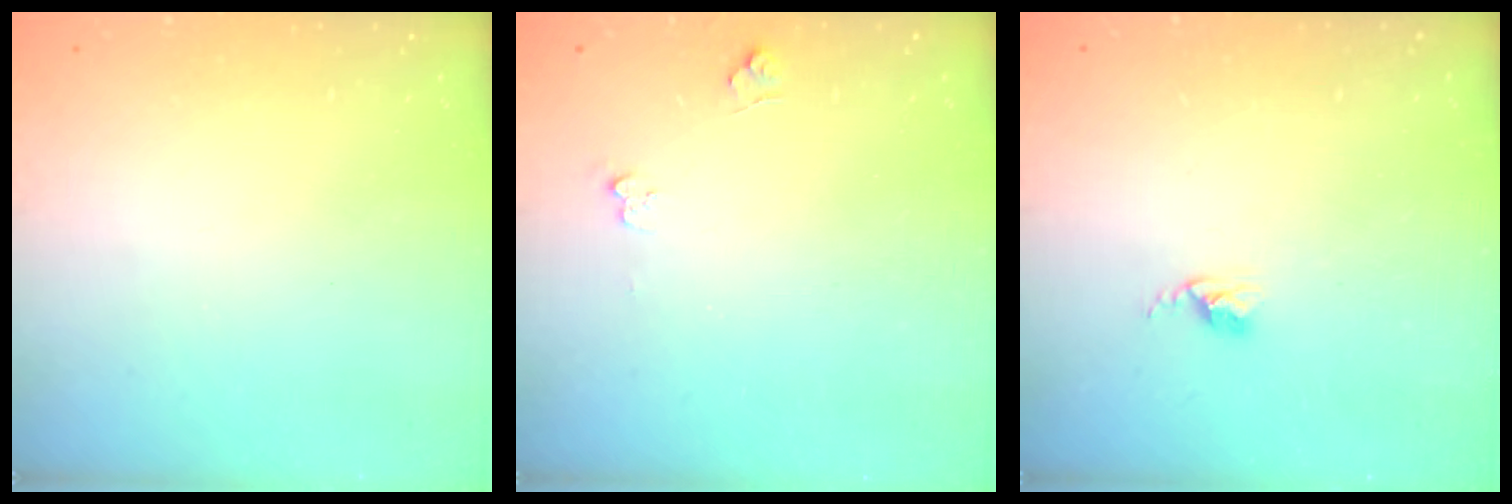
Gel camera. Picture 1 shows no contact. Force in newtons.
{"total": 3.6, "press": 3.6, "slide": 0.4}
{"total": 2.4, "press": 2.4, "slide": 0.3}